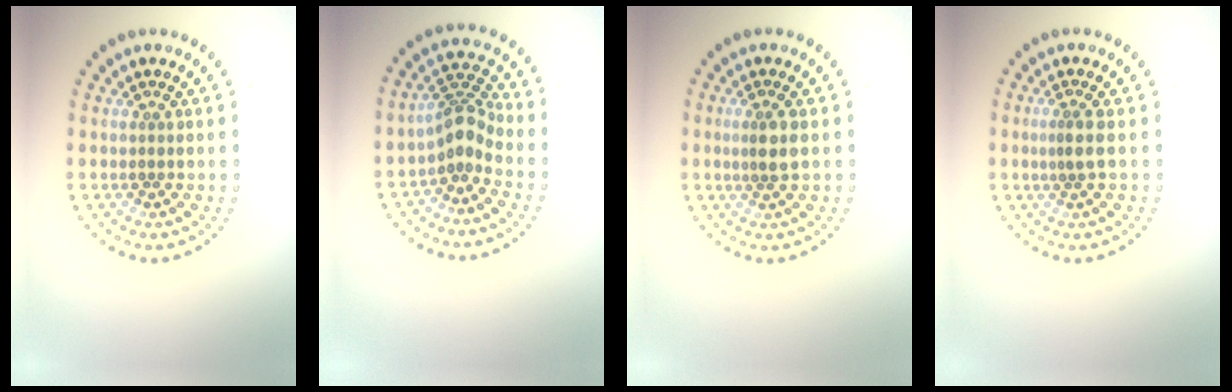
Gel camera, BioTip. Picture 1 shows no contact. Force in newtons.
{"total": 2.8, "press": 2.0, "slide": 2.0}
{"total": 2.0, "press": 1.7, "slide": 1.0}
{"total": 1.3, "press": 0.8, "slide": 1.1}